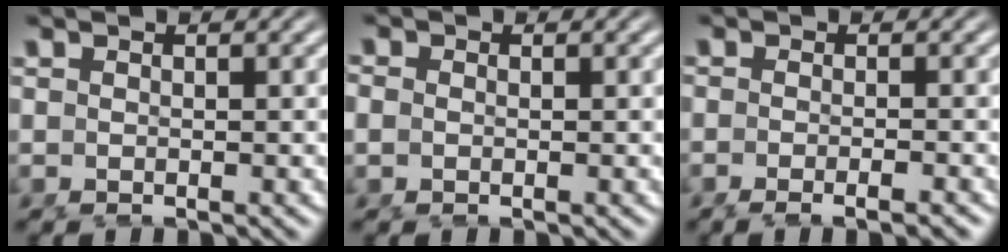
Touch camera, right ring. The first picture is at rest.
{"total": 1.3, "force": [-0.2, 1.0, 0.7], "torque": [-0.019, -0.006, -0.003]}
{"total": 2.4, "force": [-1.9, 0.2, 1.4], "torque": [-0.023, -0.002, -0.032]}